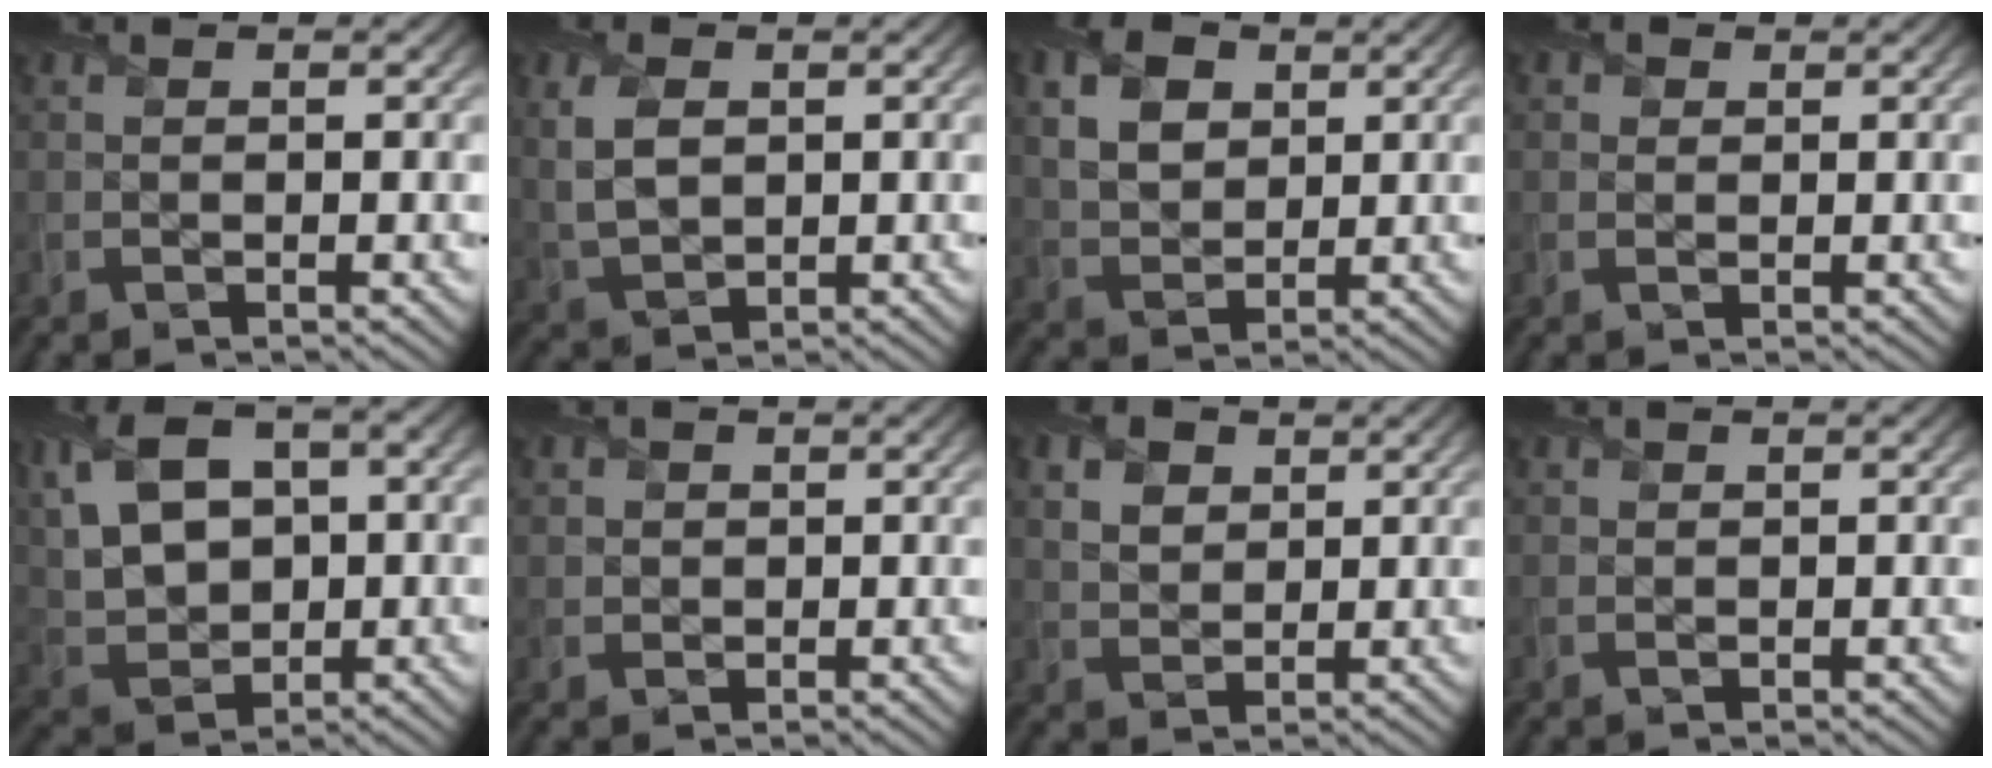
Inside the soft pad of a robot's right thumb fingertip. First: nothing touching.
{"total": 5.3, "force": [1.2, 3.5, 3.8], "torque": [-0.101, 0.002, 0.025]}
{"total": 6.6, "force": [2.5, 4.6, 4.0], "torque": [-0.102, 0.005, 0.042]}
{"total": 1.4, "force": [0.6, 1.2, 0.3], "torque": [-0.004, -0.003, 0.006]}
{"total": 11.1, "force": [2.3, 7.3, 8.0], "torque": [-0.198, 0.006, 0.045]}
{"total": 2.0, "force": [0.6, 1.9, 0.3], "torque": [-0.014, -0.008, 0.012]}
{"total": 4.2, "force": [2.0, 3.0, 2.2], "torque": [-0.057, -0.001, 0.035]}
{"total": 0.6, "force": [0.3, 0.5, 0.1], "torque": [-0.002, -0.004, 0.005]}